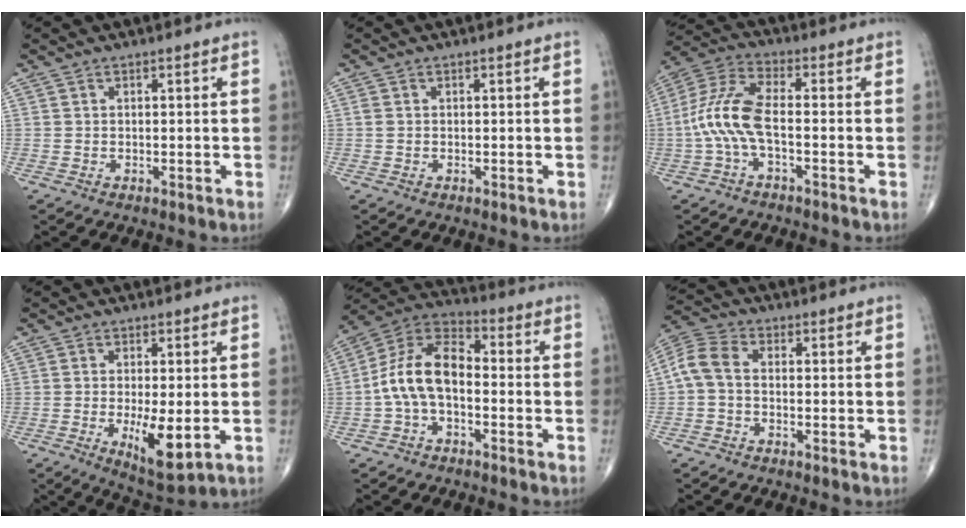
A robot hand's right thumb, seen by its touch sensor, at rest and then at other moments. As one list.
[{"total": 0.7, "force": [0.0, 0.6, 0.4], "torque": [-0.008, 0.001, 0.001]}, {"total": 9.9, "force": [-1.9, 3.7, 9.0], "torque": [-0.213, 0.034, -0.044]}, {"total": 8.2, "force": [-1.5, 2.7, 7.6], "torque": [-0.126, -0.025, -0.017]}, {"total": 11.5, "force": [-1.8, 6.4, 9.3], "torque": [-0.174, 0.041, -0.047]}, {"total": 6.1, "force": [-0.6, 3.9, 4.7], "torque": [-0.096, 0.018, -0.026]}]